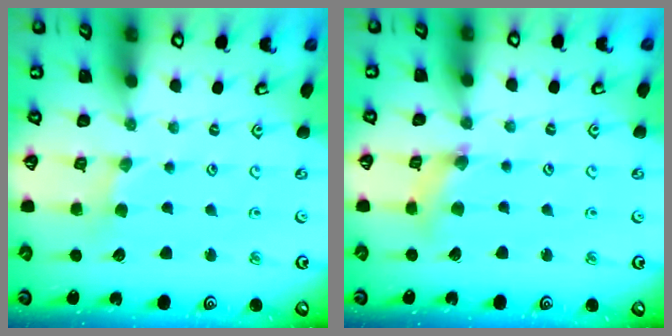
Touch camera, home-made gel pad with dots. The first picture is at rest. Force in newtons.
{"total": 2.7, "press": 2.7, "slide": 0.4}